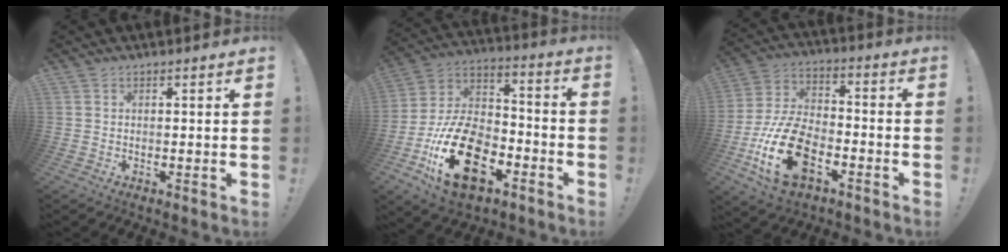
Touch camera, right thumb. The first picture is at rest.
{"total": 24.6, "force": [-10.9, 14.7, 16.4], "torque": [-0.299, 0.070, -0.173]}
{"total": 20.9, "force": [-8.5, 12.2, 14.7], "torque": [-0.281, 0.050, -0.136]}